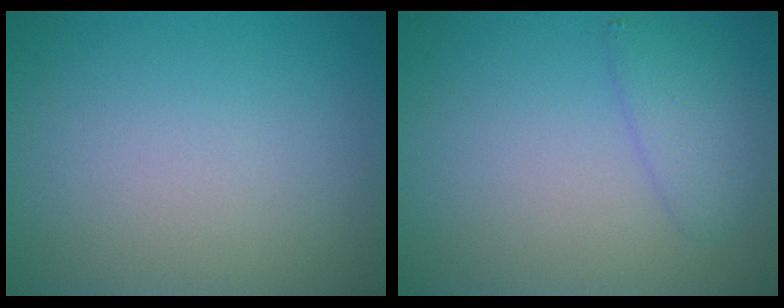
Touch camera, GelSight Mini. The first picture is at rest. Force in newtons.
{"total": 2.3, "press": 2.3, "slide": 0.1}